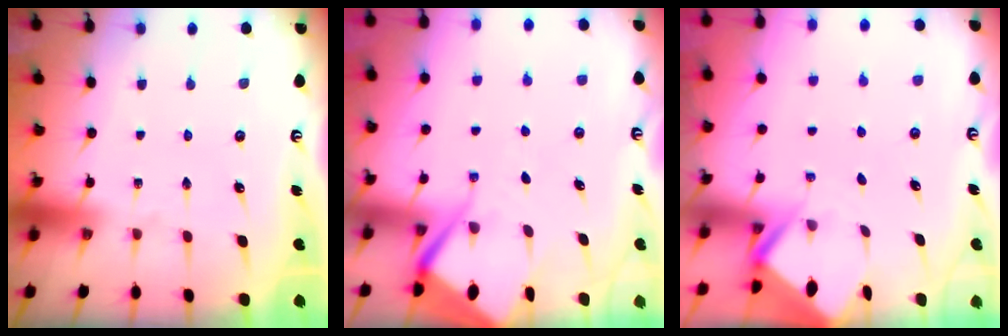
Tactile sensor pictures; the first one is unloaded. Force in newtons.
{"total": 7.4, "press": 7.4, "slide": 0.6}
{"total": 2.6, "press": 2.6, "slide": 0.1}